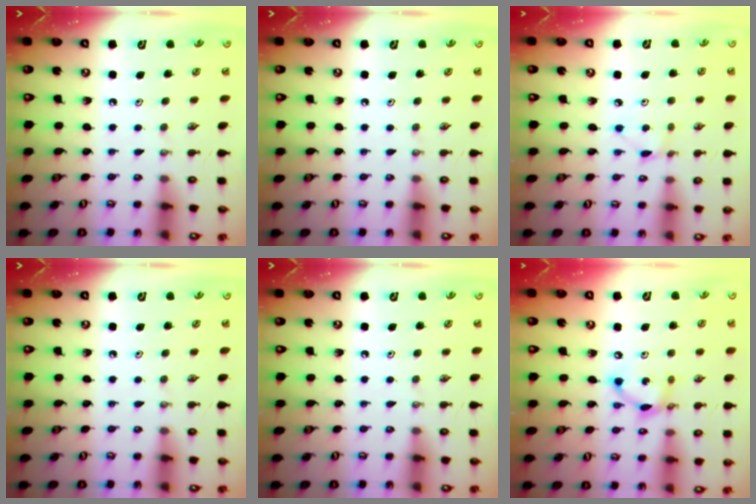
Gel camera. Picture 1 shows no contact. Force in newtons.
{"total": 0.0}
{"total": 2.9, "press": 2.9, "slide": 0.4}
{"total": 0.0}
{"total": 0.0}
{"total": 10.3, "press": 10.3, "slide": 0.5}